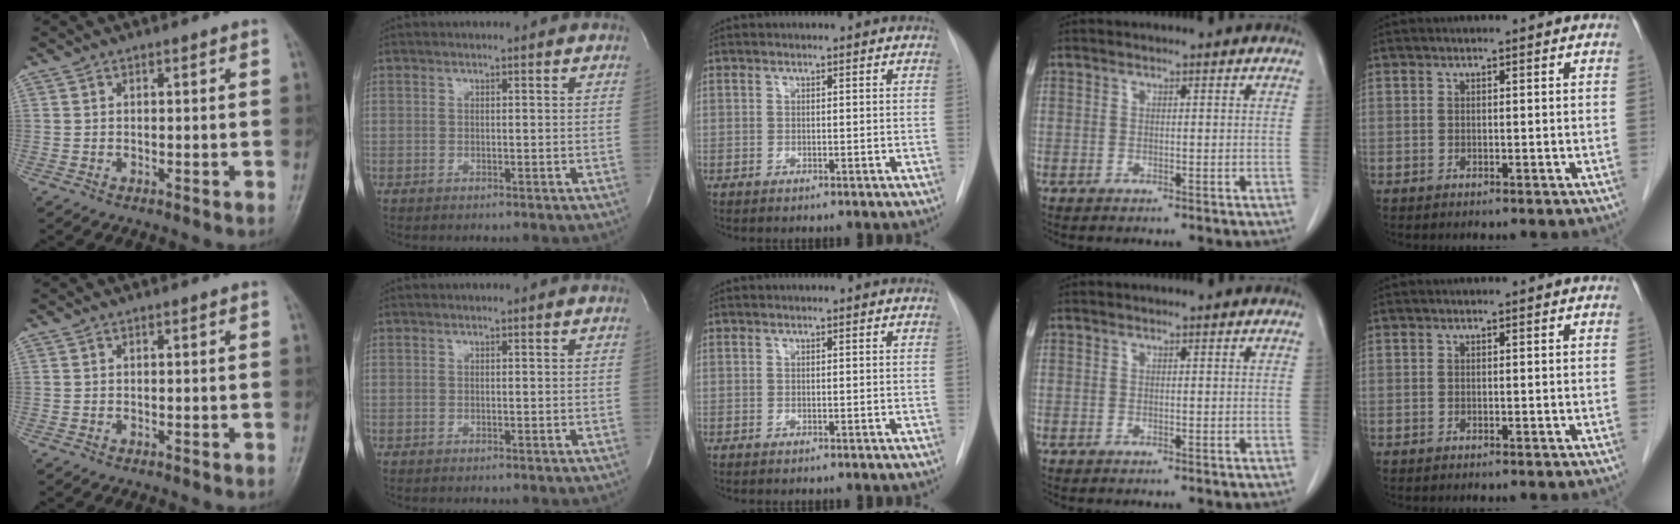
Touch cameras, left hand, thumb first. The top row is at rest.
{}